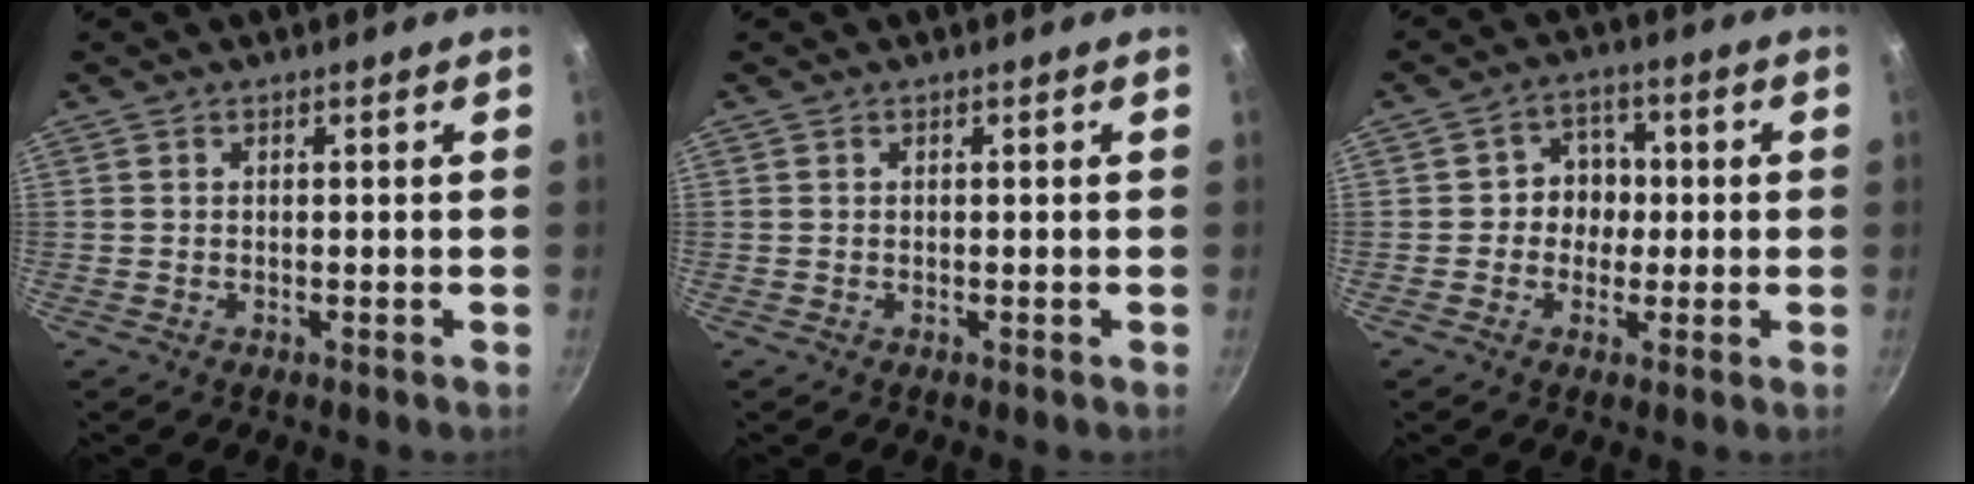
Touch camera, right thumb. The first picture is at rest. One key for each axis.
{"total": 0.0}
{"total": 5.8, "fx": -0.3, "fy": 5.4, "fz": 2.2, "tx": 0.012, "ty": 0.013, "tz": -0.013}